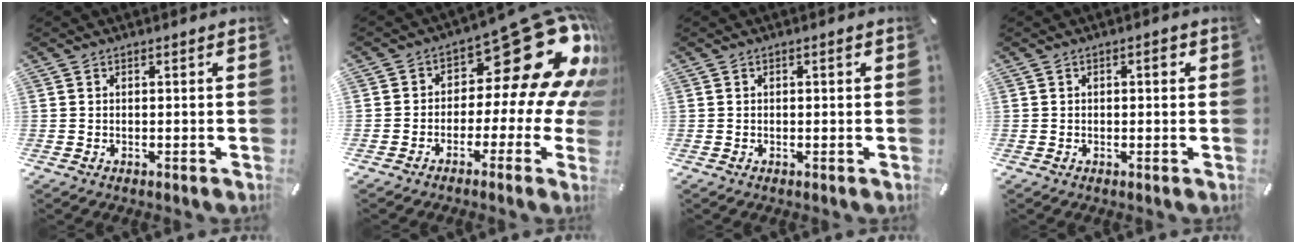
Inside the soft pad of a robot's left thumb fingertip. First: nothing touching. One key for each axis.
{"total": 24.1, "fx": 9.5, "fy": 11.2, "fz": 19.0, "tx": -0.256, "ty": -0.073, "tz": 0.165}
{"total": 0.7, "fx": 0.1, "fy": 0.3, "fz": 0.6, "tx": -0.012, "ty": 0.003, "tz": 0.001}
{"total": 1.8, "fx": 0.3, "fy": 0.8, "fz": 1.6, "tx": -0.025, "ty": 0.004, "tz": 0.001}